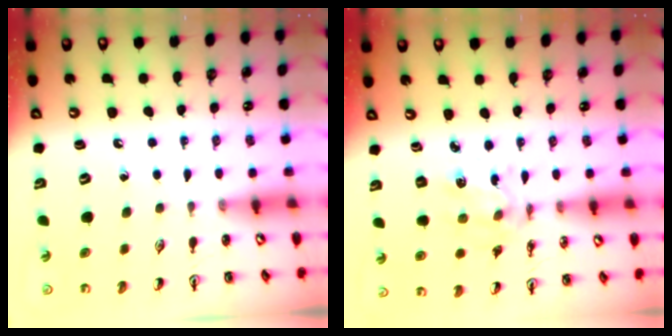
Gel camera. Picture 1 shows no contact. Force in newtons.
{"total": 2.4, "press": 2.4, "slide": 0.5}